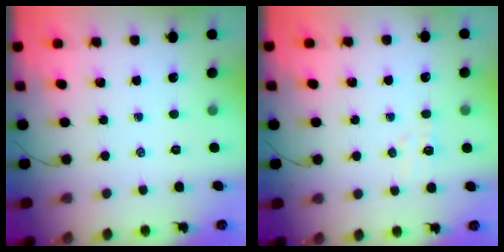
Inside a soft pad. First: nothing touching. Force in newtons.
{"total": 5.0, "press": 4.8, "slide": 1.3}